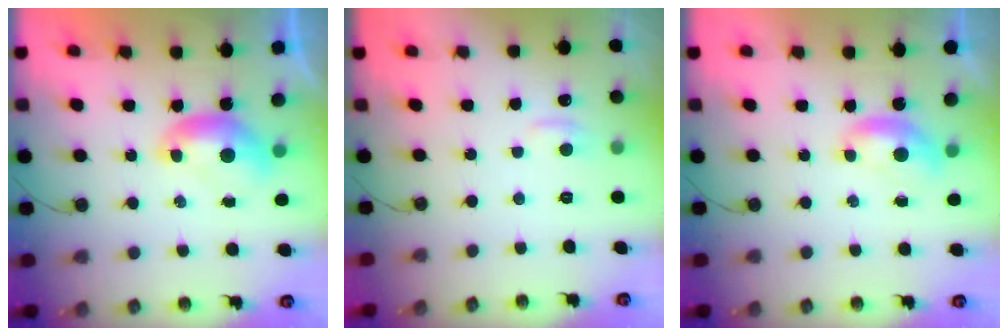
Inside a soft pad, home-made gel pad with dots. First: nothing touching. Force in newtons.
{"total": 0.9, "press": 0.6, "slide": 0.7}
{"total": 0.0}